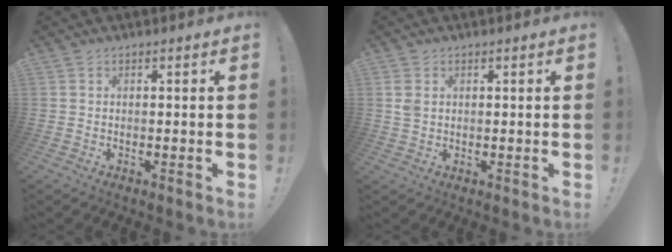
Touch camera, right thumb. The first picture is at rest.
{"total": 2.4, "force": [0.9, 1.7, 1.5], "torque": [-0.030, 0.005, 0.018]}